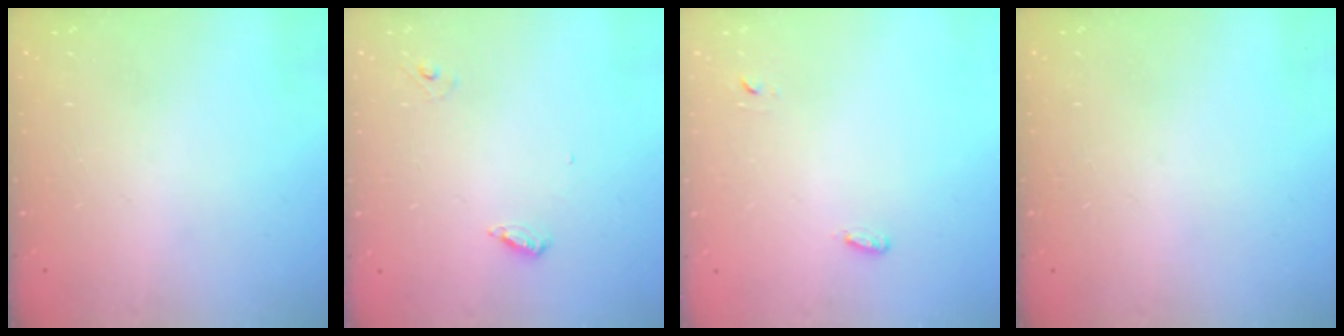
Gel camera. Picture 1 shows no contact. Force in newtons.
{"total": 4.6, "press": 4.6, "slide": 0.4}
{"total": 2.8, "press": 2.7, "slide": 0.6}
{"total": 0.0}